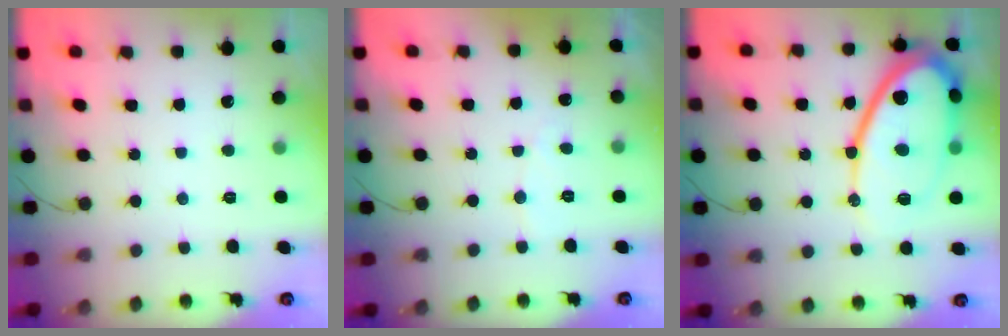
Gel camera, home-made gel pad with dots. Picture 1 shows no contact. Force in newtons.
{"total": 2.6, "press": 2.6, "slide": 0.1}
{"total": 21.2, "press": 21.2, "slide": 1.8}